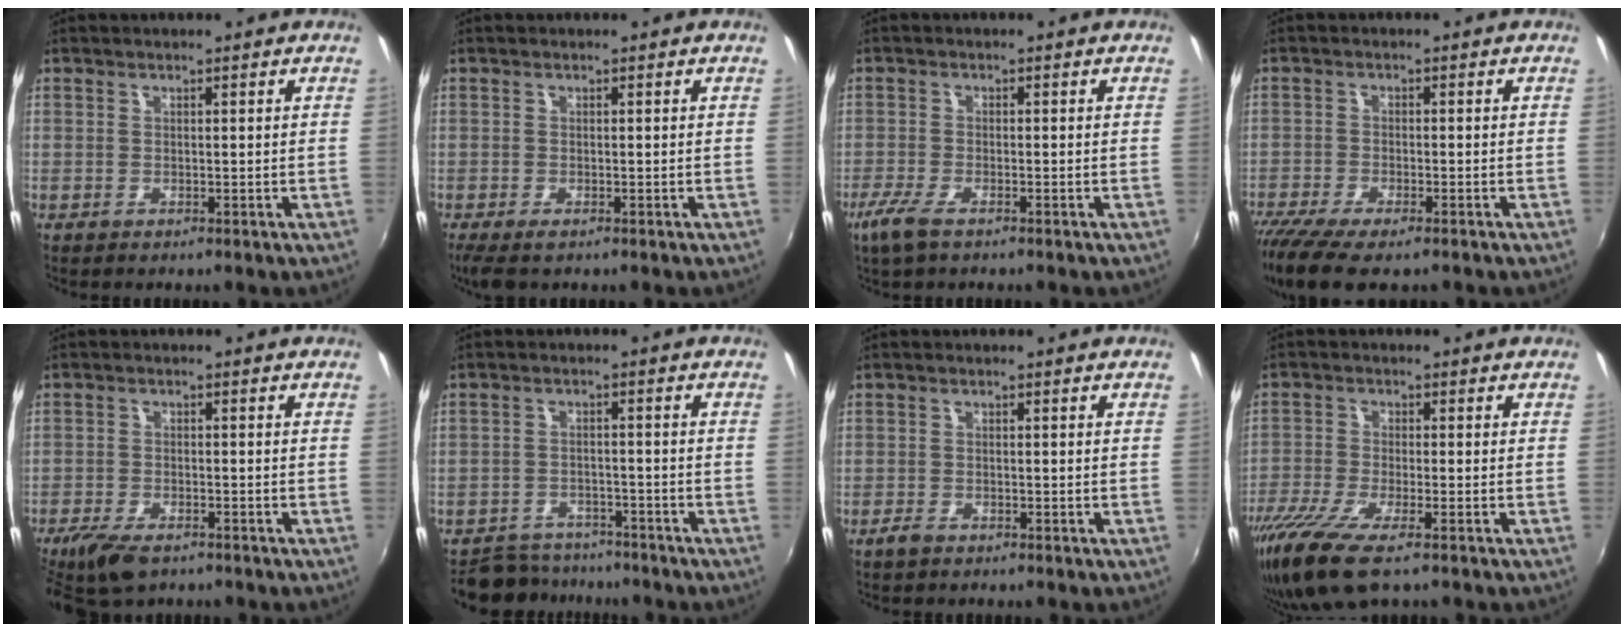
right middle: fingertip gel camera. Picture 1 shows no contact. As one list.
[{"total": 4.4, "force": [-2.8, 1.5, 3.0], "torque": [-0.061, -0.022, -0.044]}, {"total": 4.5, "force": [-3.1, 1.2, 3.1], "torque": [-0.080, -0.010, -0.060]}, {"total": 10.1, "force": [-7.6, 2.7, 6.1], "torque": [-0.148, -0.046, -0.139]}, {"total": 7.6, "force": [-5.5, 3.0, 4.2], "torque": [-0.110, -0.021, -0.101]}, {"total": 8.7, "force": [-7.8, 3.5, 1.5], "torque": [-0.050, 0.005, -0.115]}, {"total": 1.7, "force": [-1.4, 0.7, 0.8], "torque": [-0.019, -0.001, -0.027]}, {"total": 10.9, "force": [-7.4, 2.4, 7.6], "torque": [-0.177, -0.040, -0.142]}]